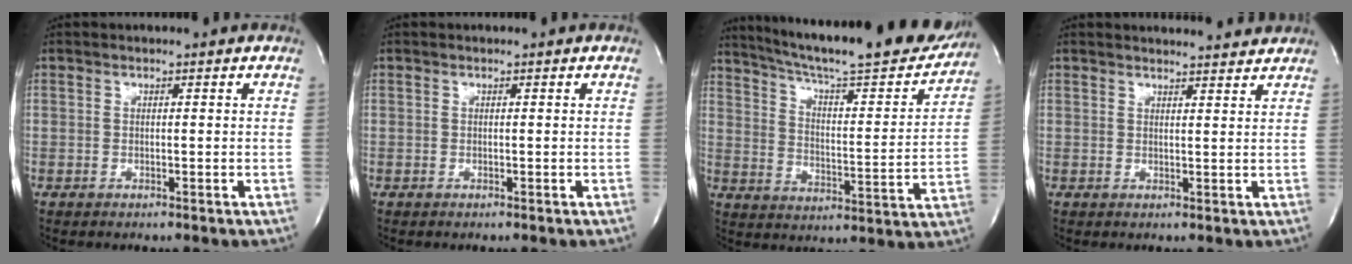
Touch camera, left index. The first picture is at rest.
{"total": 0.0}
{"total": 25.8, "force": [22.7, 3.3, 11.7], "torque": [-0.188, -0.043, 0.304]}
{"total": 6.6, "force": [6.5, 0.6, 1.0], "torque": [-0.013, 0.000, 0.065]}